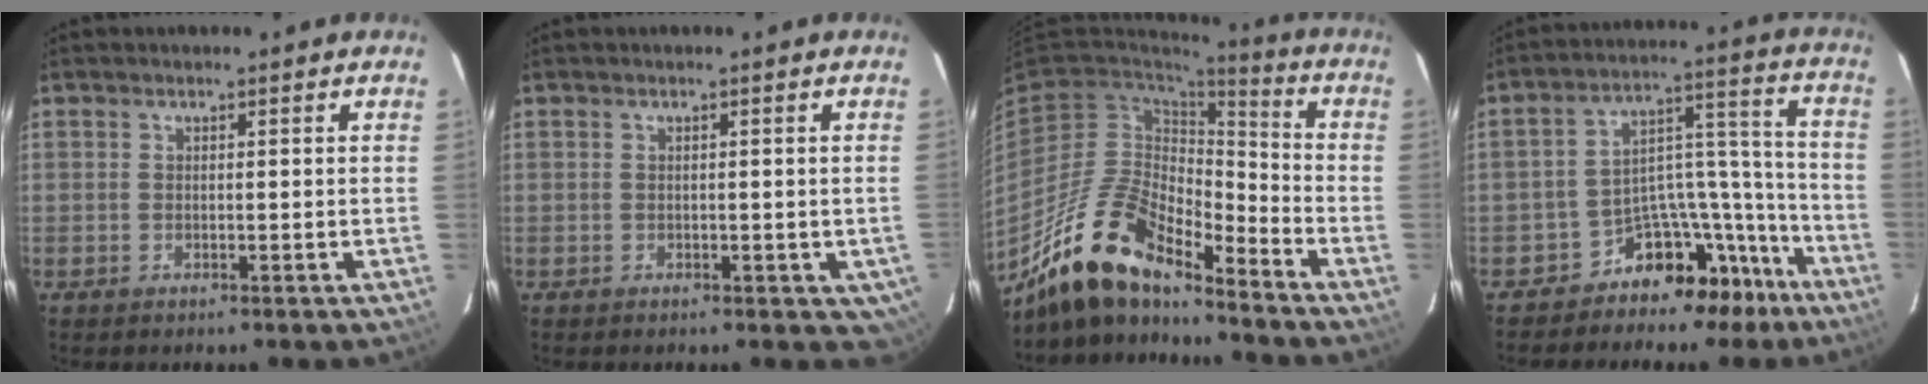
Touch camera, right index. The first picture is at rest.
{"total": 3.1, "force": [-0.8, 2.4, 1.8], "torque": [-0.010, 0.005, -0.001]}
{"total": 17.6, "force": [-14.1, 5.4, 9.0], "torque": [-0.178, -0.004, -0.265]}
{"total": 12.4, "force": [-10.0, 6.9, 2.8], "torque": [-0.027, 0.082, -0.148]}